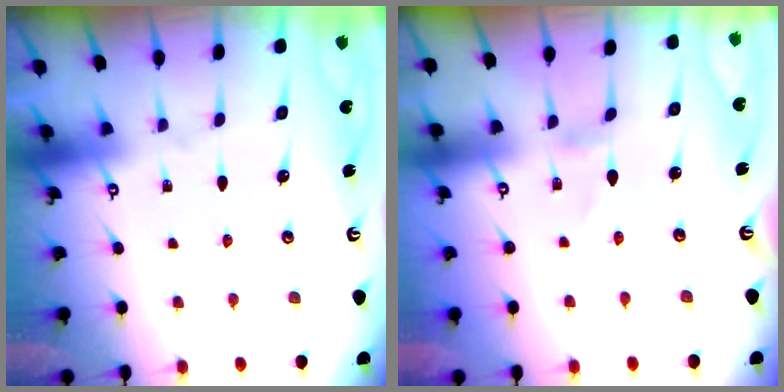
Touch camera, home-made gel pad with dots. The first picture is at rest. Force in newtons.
{"total": 1.3, "press": 1.3, "slide": 0.1}